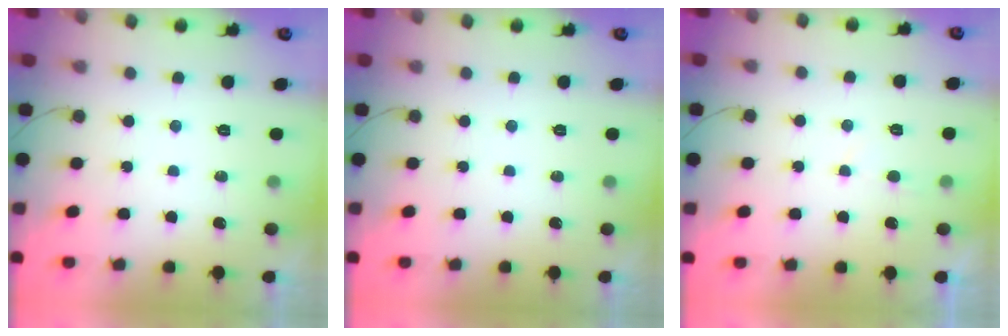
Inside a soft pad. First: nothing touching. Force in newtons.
{"total": 0.0}
{"total": 1.7, "press": 1.6, "slide": 0.2}